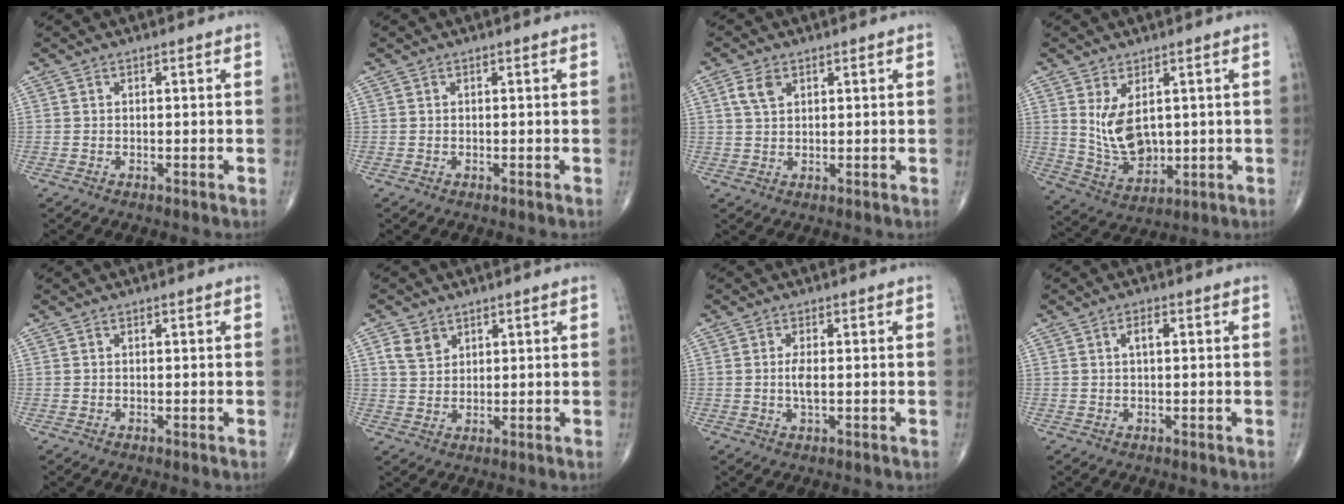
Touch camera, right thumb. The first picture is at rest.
{"total": 0.0}
{"total": 3.7, "force": [1.7, 2.2, 2.4], "torque": [-0.046, 0.002, 0.036]}
{"total": 8.8, "force": [1.9, 5.2, 6.8], "torque": [-0.107, -0.025, 0.056]}
{"total": 0.0}
{"total": 4.3, "force": [2.3, 3.1, 1.8], "torque": [-0.024, -0.012, 0.050]}
{"total": 2.5, "force": [-0.1, 0.7, 2.4], "torque": [-0.049, -0.005, -0.003]}
{"total": 2.2, "force": [0.5, 0.9, 1.9], "torque": [-0.031, 0.003, 0.008]}